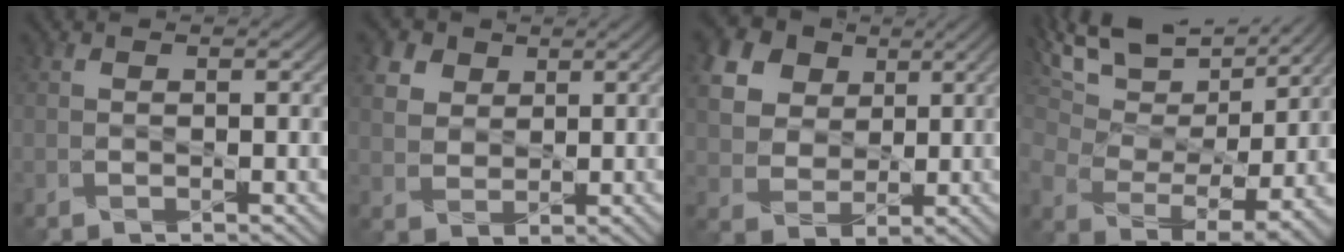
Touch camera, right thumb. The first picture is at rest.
{"total": 6.3, "force": [3.5, 4.5, 2.8], "torque": [-0.108, 0.007, 0.070]}
{"total": 16.4, "force": [7.2, 13.0, 7.1], "torque": [-0.228, 0.024, 0.151]}
{"total": 13.5, "force": [10.0, 5.8, 6.9], "torque": [-0.181, 0.017, 0.163]}